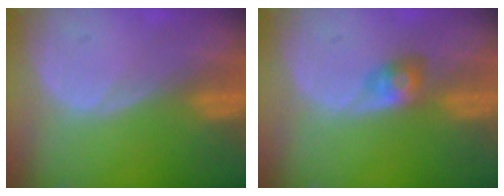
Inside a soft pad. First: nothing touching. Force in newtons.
{"total": 2.9, "press": 2.7, "slide": 1.2}